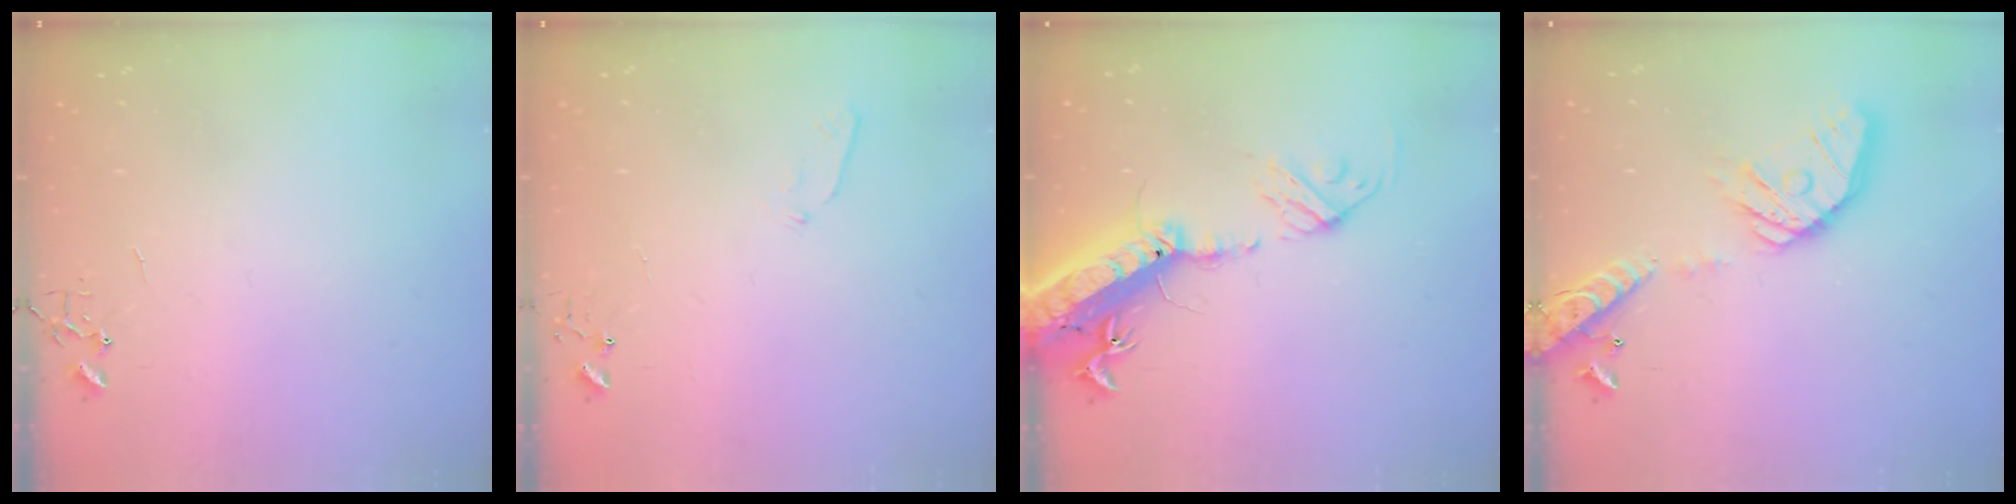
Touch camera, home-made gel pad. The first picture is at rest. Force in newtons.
{"total": 3.8, "press": 3.8, "slide": 0.5}
{"total": 23.3, "press": 22.7, "slide": 5.2}
{"total": 19.5, "press": 19.2, "slide": 3.3}